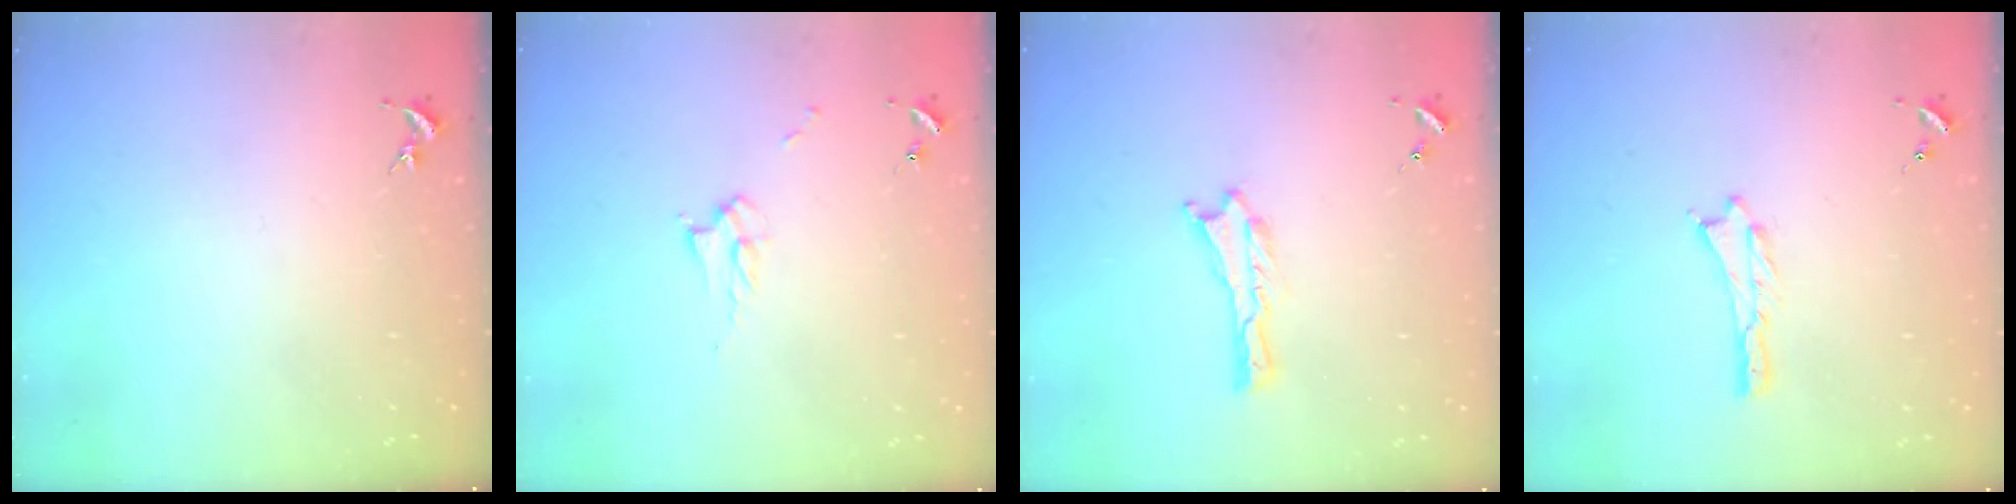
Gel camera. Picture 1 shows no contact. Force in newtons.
{"total": 3.2, "press": 3.1, "slide": 0.5}
{"total": 0.0}
{"total": 0.0}